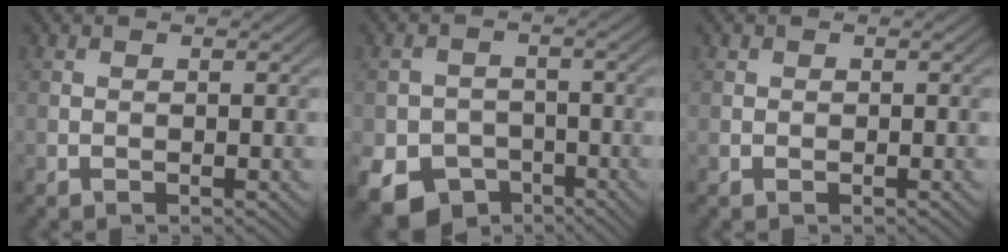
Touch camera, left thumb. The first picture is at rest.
{"total": 8.2, "force": [-4.5, 6.2, 3.0], "torque": [-0.055, -0.019, -0.086]}
{"total": 0.9, "force": [0.1, 0.9, 0.1], "torque": [0.002, -0.003, -0.001]}